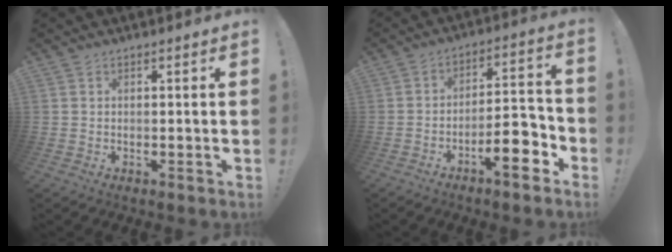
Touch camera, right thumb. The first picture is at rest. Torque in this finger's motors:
{"motor_torque": [1.33, 1.46, 0.94, -1.04, 0.35]}